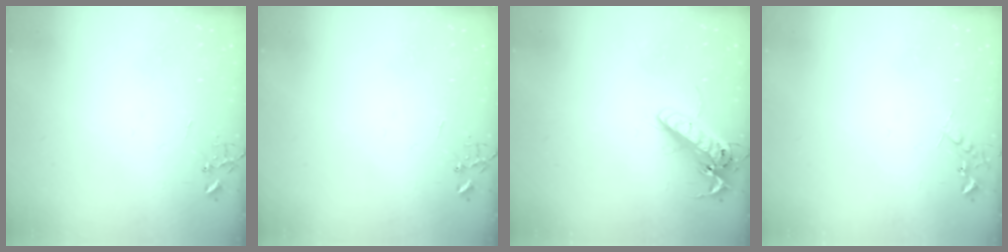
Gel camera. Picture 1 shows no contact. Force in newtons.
{"total": 0.0}
{"total": 16.4, "press": 16.2, "slide": 2.7}
{"total": 6.6, "press": 6.5, "slide": 0.7}